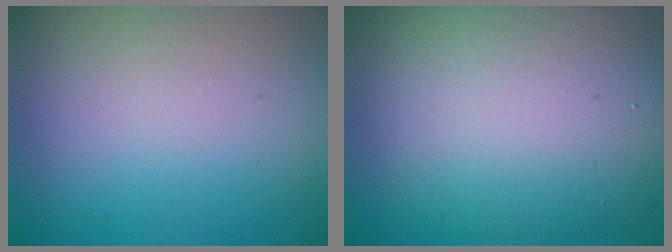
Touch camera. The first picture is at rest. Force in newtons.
{"total": 10.4, "press": 10.4, "slide": 0.6}